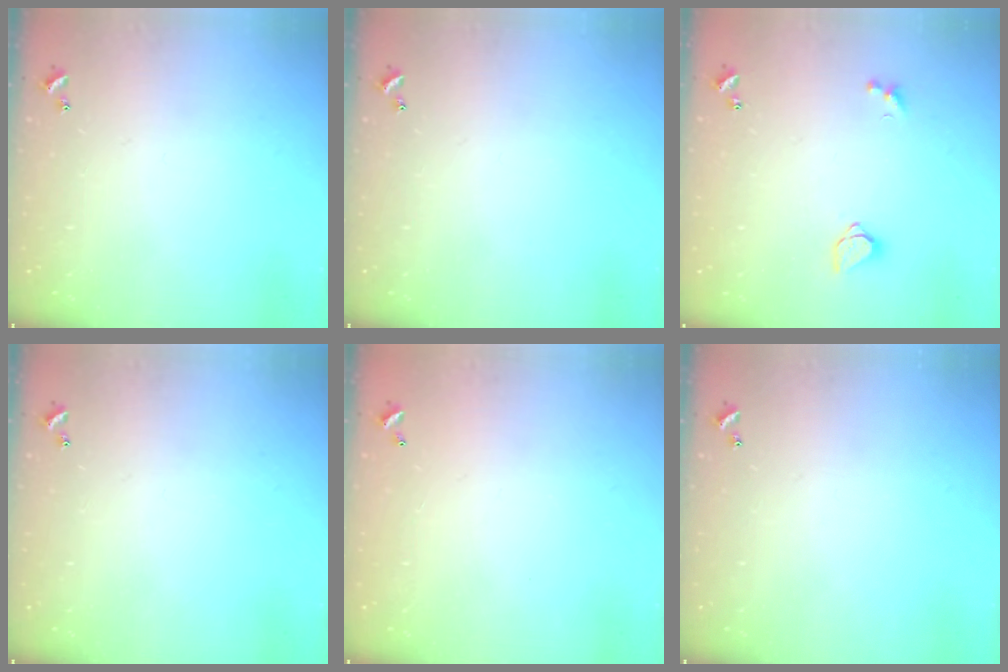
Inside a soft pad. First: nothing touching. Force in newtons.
{"total": 0.0}
{"total": 1.5, "press": 1.5, "slide": 0.3}
{"total": 0.0}
{"total": 2.8, "press": 2.8, "slide": 0.1}
{"total": 0.0}